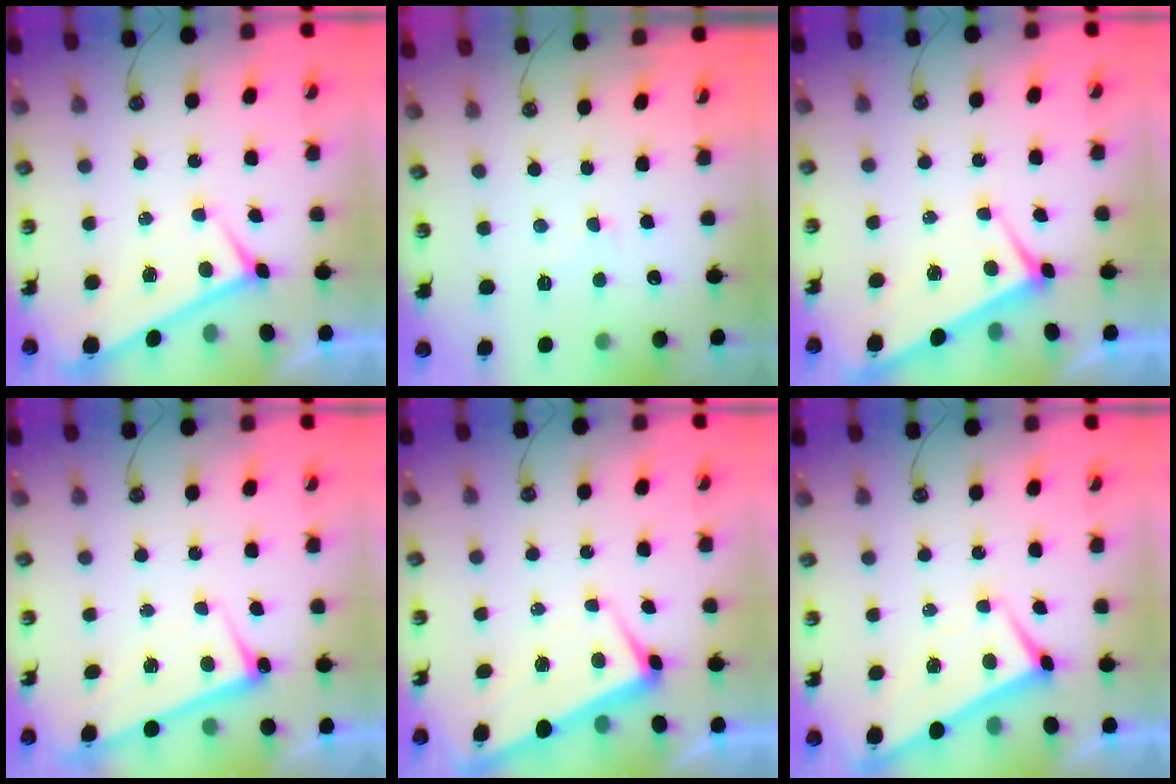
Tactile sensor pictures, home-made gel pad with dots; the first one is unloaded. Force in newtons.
{"total": 1.5, "press": 1.2, "slide": 0.8}
{"total": 3.8, "press": 3.8, "slide": 0.4}
{"total": 2.7, "press": 2.7, "slide": 0.5}
{"total": 1.0, "press": 0.7, "slide": 0.7}
{"total": 1.9, "press": 1.9, "slide": 0.2}